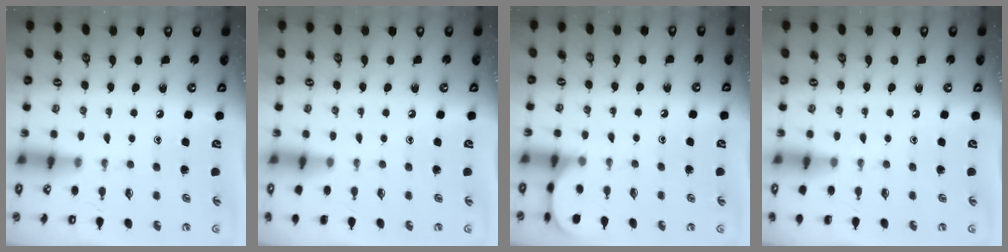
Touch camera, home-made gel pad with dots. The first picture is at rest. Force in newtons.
{"total": 0.0}
{"total": 4.7, "press": 4.7, "slide": 0.5}
{"total": 0.0}